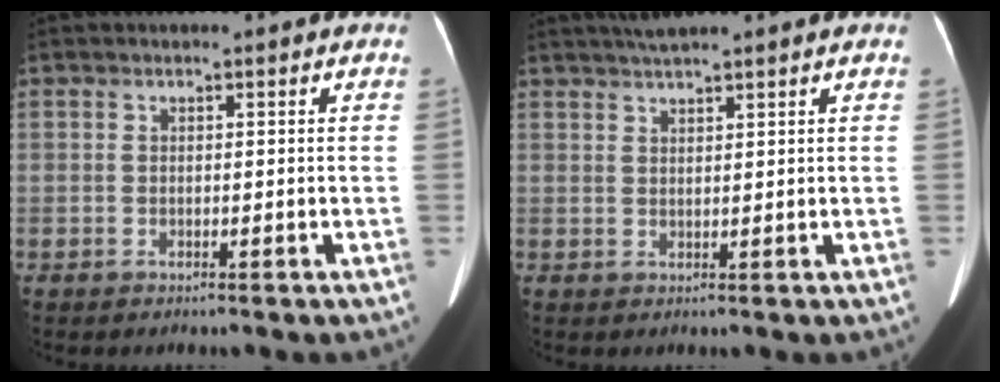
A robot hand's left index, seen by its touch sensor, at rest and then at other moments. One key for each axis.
{"total": 3.5, "fx": 3.0, "fy": -0.2, "fz": 1.9, "tx": -0.036, "ty": 0.020, "tz": 0.053}